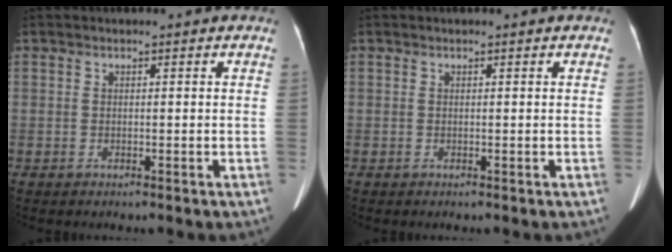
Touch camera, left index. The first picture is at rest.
{"total": 0.0}